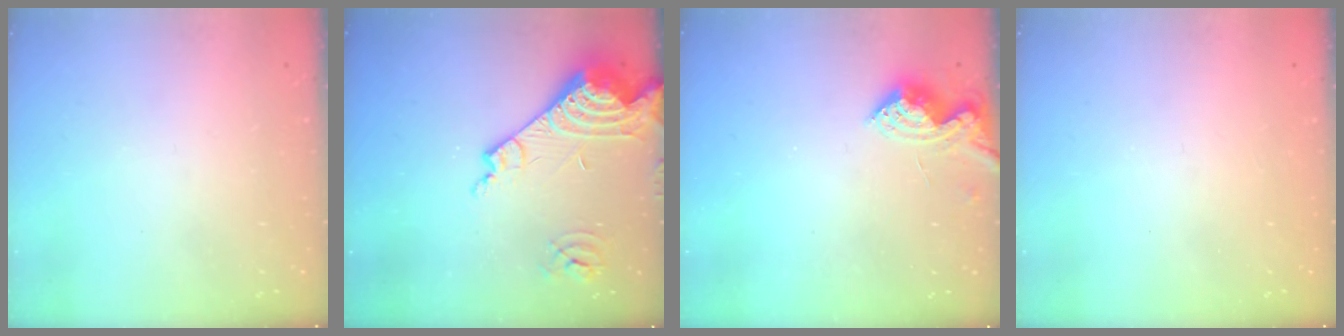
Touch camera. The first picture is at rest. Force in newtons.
{"total": 16.2, "press": 16.1, "slide": 2.0}
{"total": 9.1, "press": 9.1, "slide": 0.3}
{"total": 1.5, "press": 1.3, "slide": 0.9}